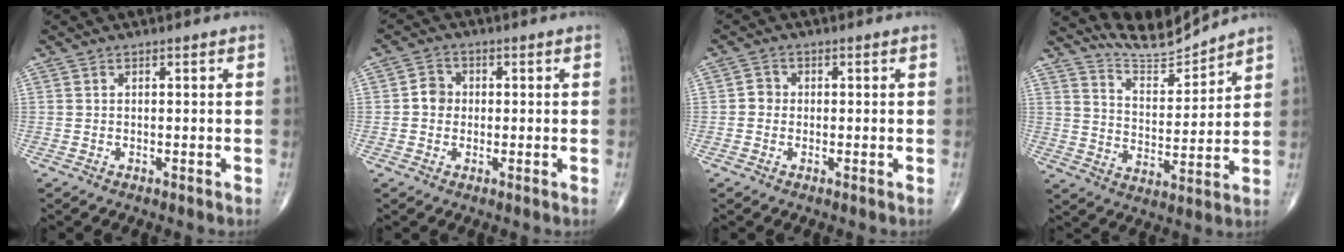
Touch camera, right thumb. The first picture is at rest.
{"total": 3.4, "force": [-0.1, 3.1, 1.5], "torque": [-0.011, 0.009, -0.010]}
{"total": 1.9, "force": [-0.2, 1.8, 0.7], "torque": [0.002, 0.007, -0.009]}
{"total": 8.5, "force": [8.5, 0.3, 0.6], "torque": [0.001, -0.065, 0.164]}